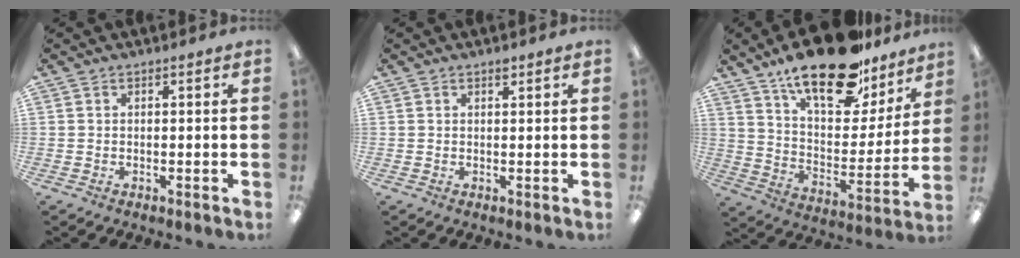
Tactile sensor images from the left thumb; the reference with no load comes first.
{"total": 1.1, "force": [0.9, 0.2, 0.6], "torque": [-0.004, -0.003, 0.015]}
{"total": 23.0, "force": [17.0, 9.0, 12.6], "torque": [-0.198, -0.113, 0.293]}